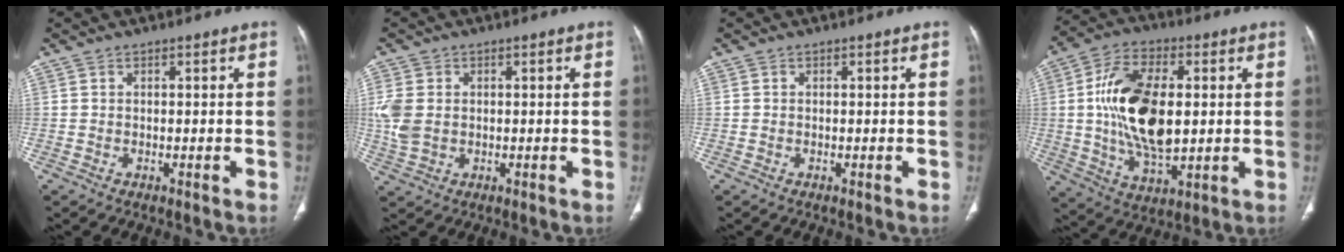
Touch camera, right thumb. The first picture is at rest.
{"total": 5.8, "force": [0.5, 4.2, 3.9], "torque": [-0.097, 0.004, 0.016]}
{"total": 0.0}
{"total": 18.1, "force": [1.4, 9.7, 15.2], "torque": [-0.273, -0.004, 0.030]}